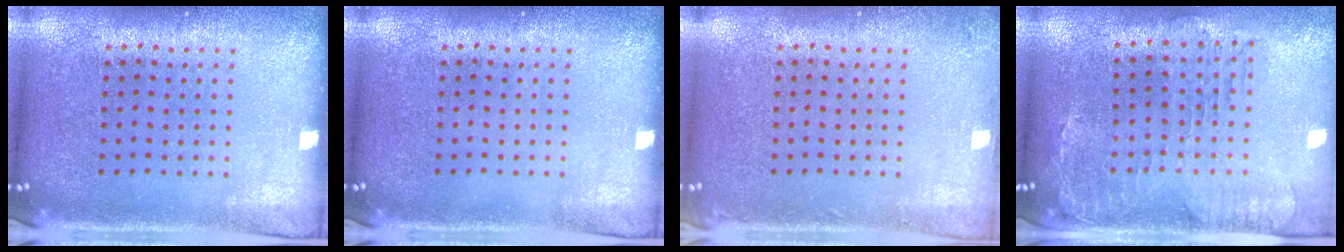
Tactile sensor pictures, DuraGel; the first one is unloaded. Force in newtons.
{"total": 0.0}
{"total": 0.9, "press": 0.9, "slide": 0.1}
{"total": 0.6, "press": 0.5, "slide": 0.3}